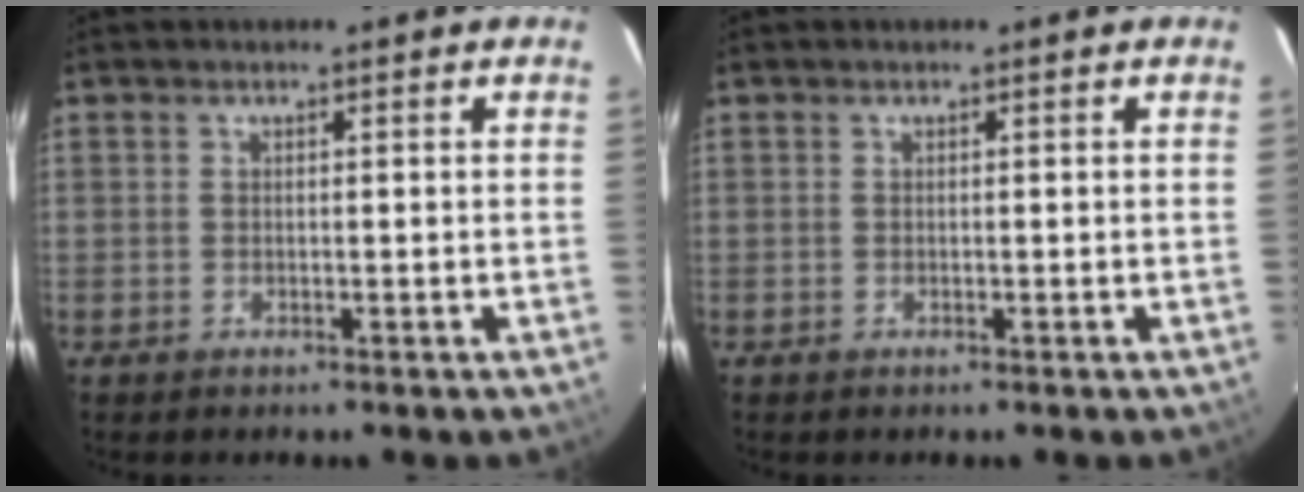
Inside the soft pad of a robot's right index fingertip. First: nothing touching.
{"total": 0.0}